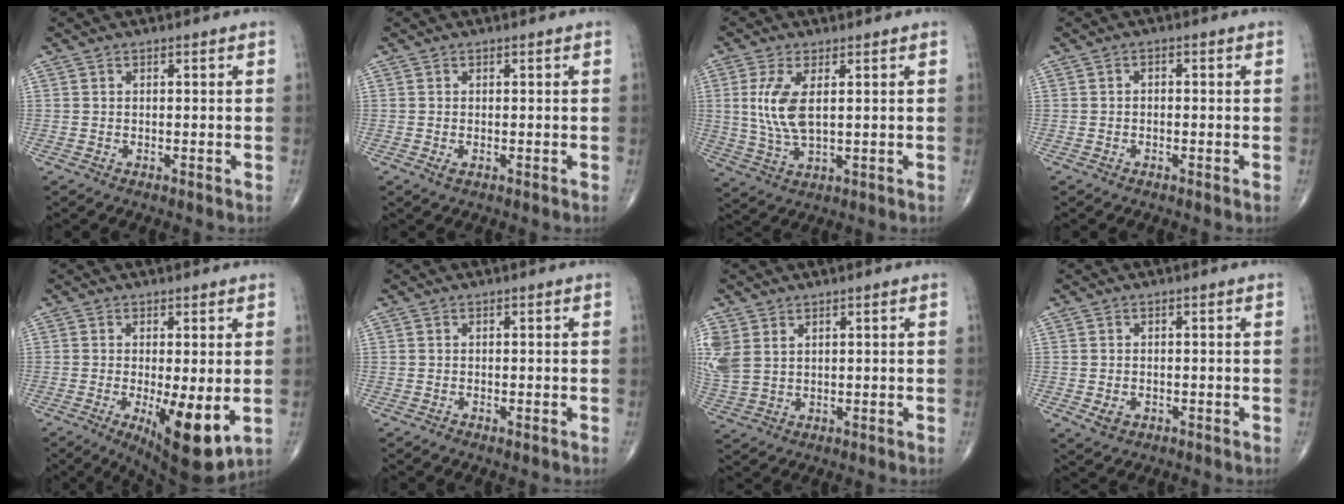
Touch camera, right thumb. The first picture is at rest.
{"total": 0.9, "force": [-0.3, 0.5, 0.7], "torque": [-0.012, -0.002, -0.004]}
{"total": 8.3, "force": [1.5, 3.6, 7.4], "torque": [-0.167, -0.009, 0.037]}
{"total": 1.0, "force": [-0.2, 0.7, 0.7], "torque": [-0.008, 0.006, -0.006]}
{"total": 11.4, "force": [-2.4, 3.4, 10.6], "torque": [-0.156, -0.027, -0.027]}
{"total": 0.6, "force": [-0.4, 0.2, 0.4], "torque": [-0.008, -0.001, -0.006]}
{"total": 7.1, "force": [2.5, 4.9, 4.4], "torque": [-0.116, 0.000, 0.064]}
{"total": 2.5, "force": [-0.5, 1.9, 1.5], "torque": [-0.019, -0.002, 0.000]}